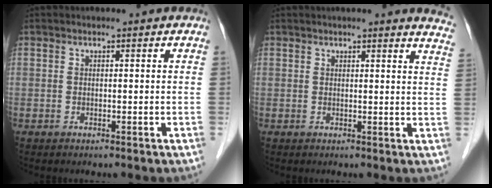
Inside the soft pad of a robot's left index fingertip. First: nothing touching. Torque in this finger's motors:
{"motor_torque": [-0.66, -1.48, 0.17, 0.04]}